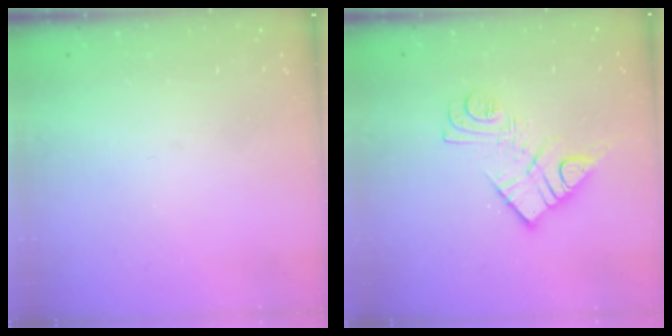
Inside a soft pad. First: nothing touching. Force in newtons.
{"total": 11.5, "press": 11.5, "slide": 0.6}